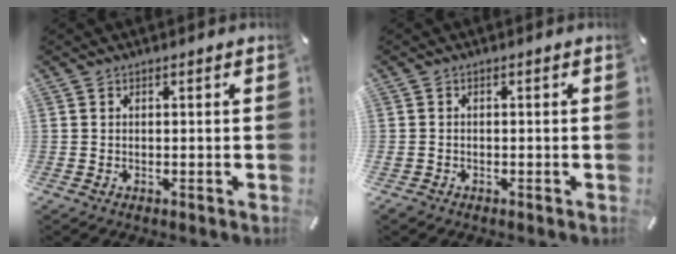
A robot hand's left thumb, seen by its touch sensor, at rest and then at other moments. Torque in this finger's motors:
{"motor_torque": [0.01, 0.03, -0.01, 0.28, 0.06]}